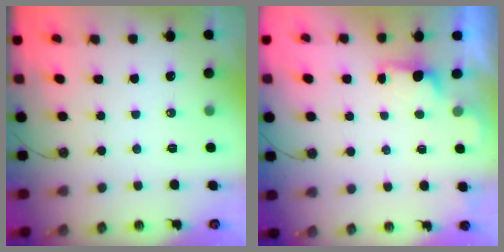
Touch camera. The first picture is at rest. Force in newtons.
{"total": 0.9, "press": 0.6, "slide": 0.8}